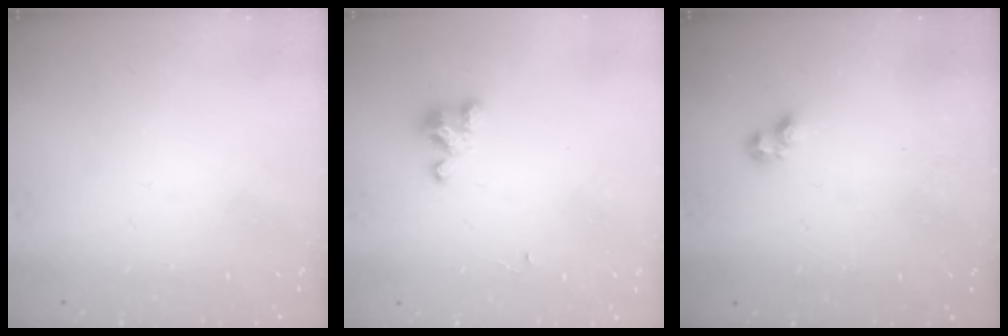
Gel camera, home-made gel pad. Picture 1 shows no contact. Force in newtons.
{"total": 3.2, "press": 3.2, "slide": 0.3}
{"total": 2.4, "press": 2.3, "slide": 0.4}